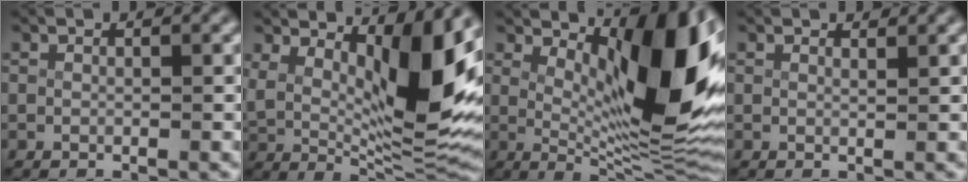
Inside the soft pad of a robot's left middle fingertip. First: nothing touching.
{"total": 11.2, "force": [3.8, 4.9, 9.4], "torque": [-0.152, -0.017, 0.067]}
{"total": 13.2, "force": [3.2, 4.1, 12.1], "torque": [-0.155, -0.010, 0.055]}
{"total": 0.9, "force": [0.9, -0.2, 0.1], "torque": [-0.002, -0.009, 0.018]}